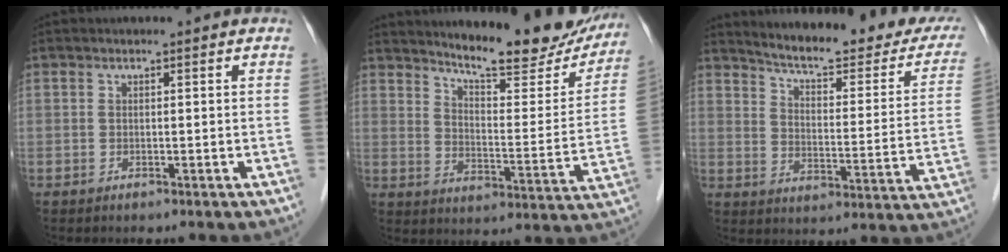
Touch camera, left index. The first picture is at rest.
{"total": 19.5, "force": [17.3, 3.5, 8.2], "torque": [-0.102, -0.043, 0.224]}
{"total": 22.8, "force": [20.3, 3.9, 9.5], "torque": [-0.122, -0.056, 0.246]}